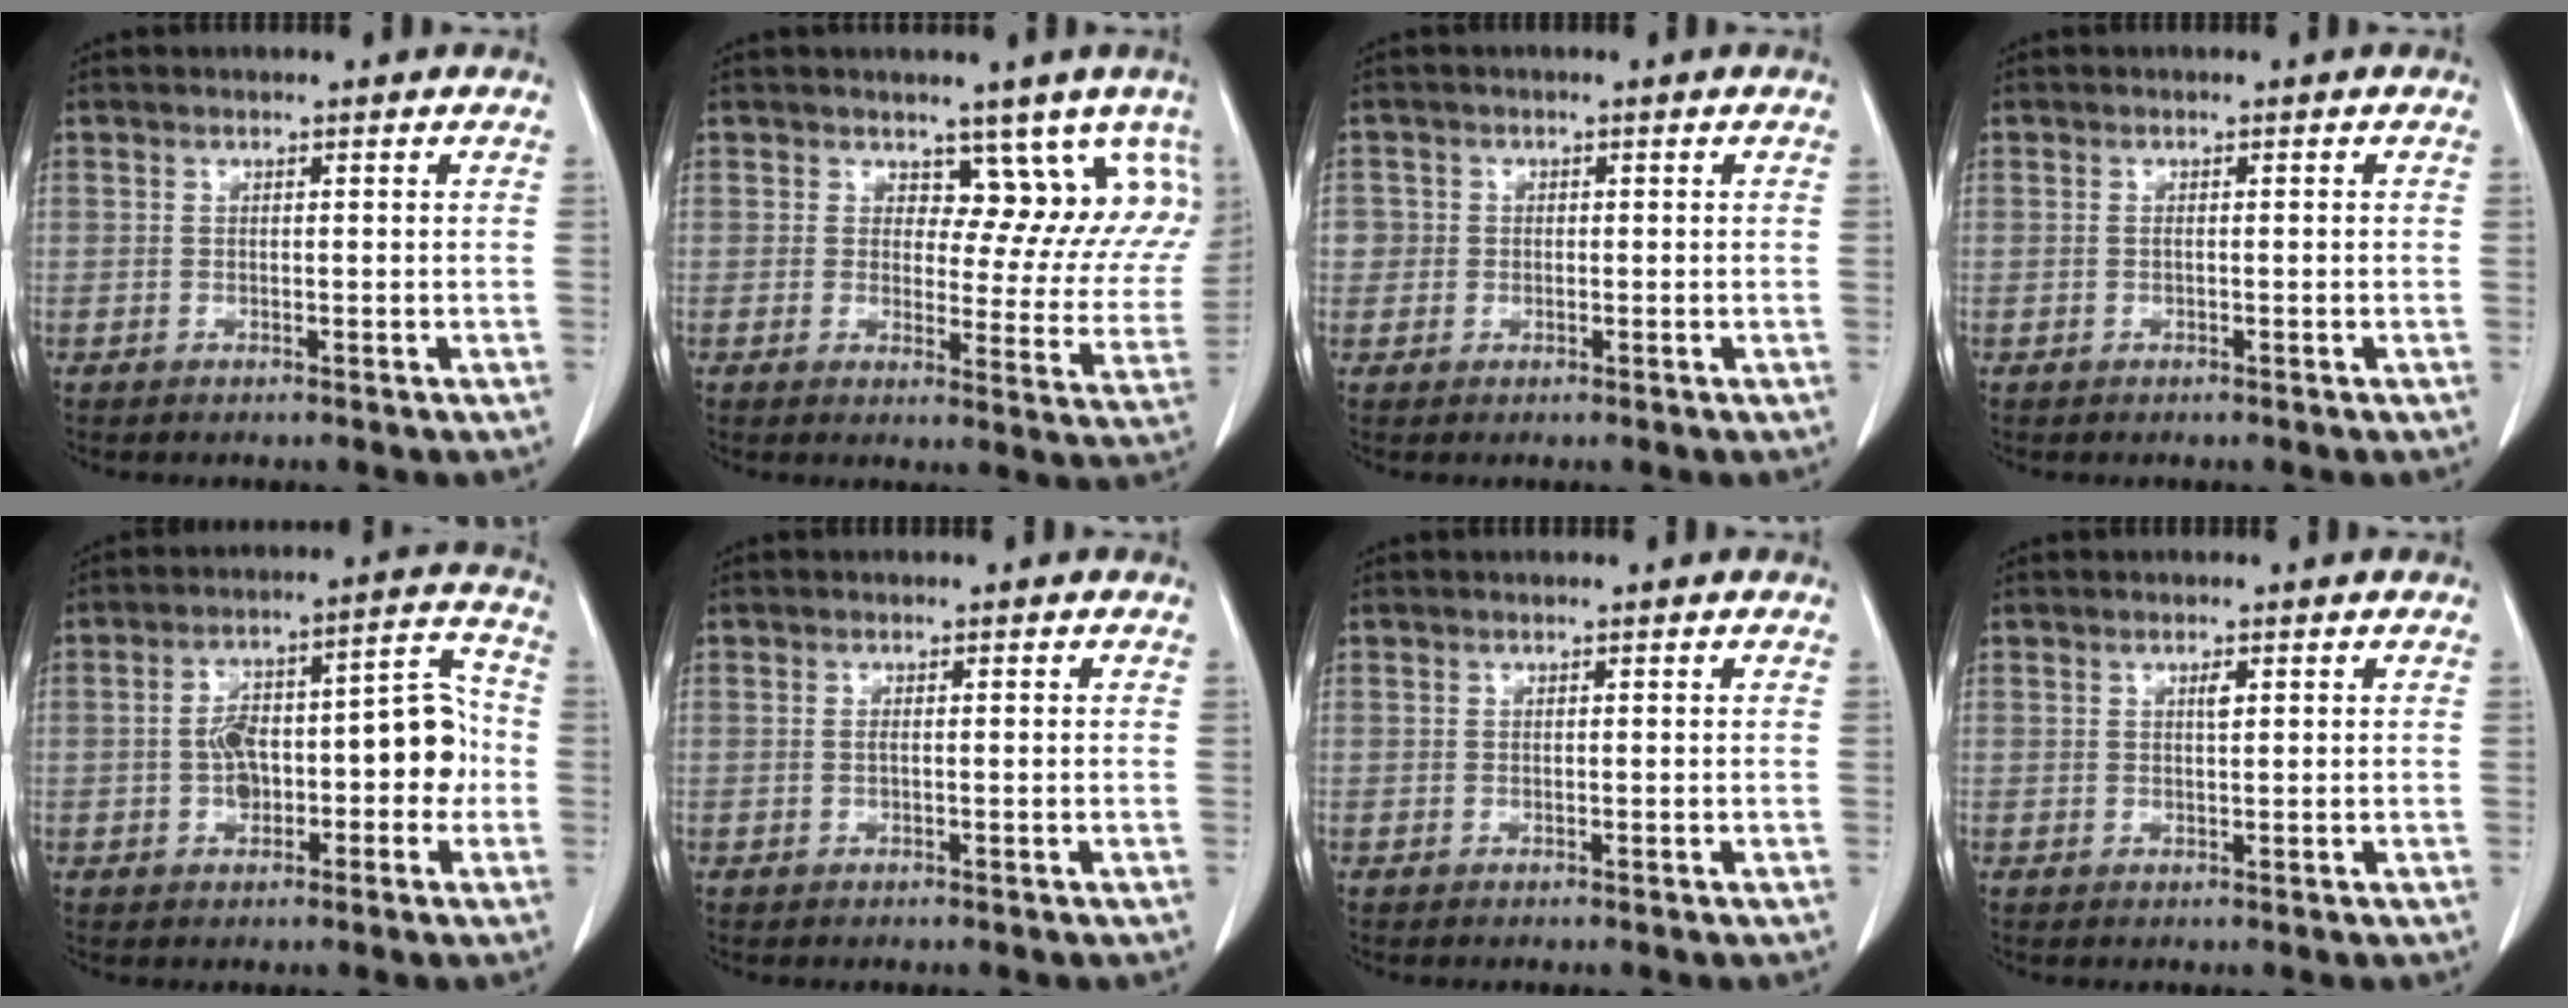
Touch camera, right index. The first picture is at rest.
{"total": 10.2, "force": [7.6, 5.8, 3.6], "torque": [-0.002, -0.018, 0.069]}
{"total": 2.3, "force": [0.0, 2.3, 0.2], "torque": [0.011, 0.007, 0.000]}
{"total": 0.6, "force": [0.0, 0.2, 0.5], "torque": [-0.011, 0.000, 0.002]}
{"total": 11.9, "force": [-1.4, 5.0, 10.7], "torque": [-0.161, 0.051, -0.017]}
{"total": 1.1, "force": [0.0, 0.3, 1.1], "torque": [-0.022, 0.001, 0.003]}
{"total": 0.0}
{"total": 1.0, "force": [0.4, 0.2, 0.9], "torque": [-0.018, 0.000, 0.007]}